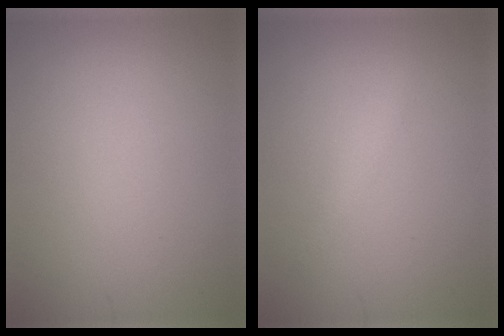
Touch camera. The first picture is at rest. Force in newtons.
{"total": 1.2, "press": 1.2, "slide": 0.0}